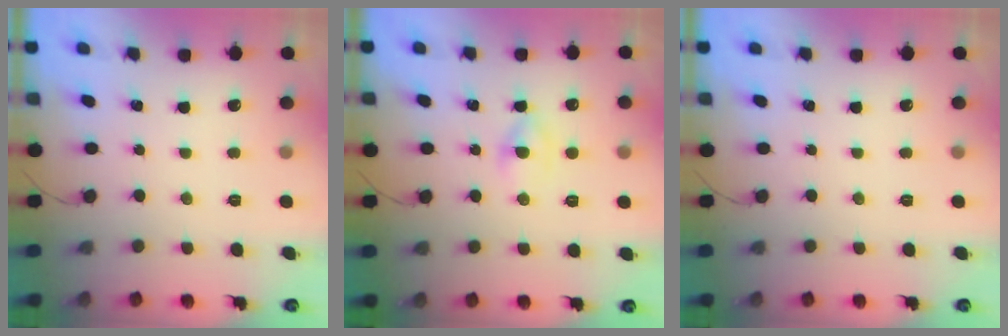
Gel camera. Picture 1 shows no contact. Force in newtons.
{"total": 1.8, "press": 1.5, "slide": 1.0}
{"total": 0.0}